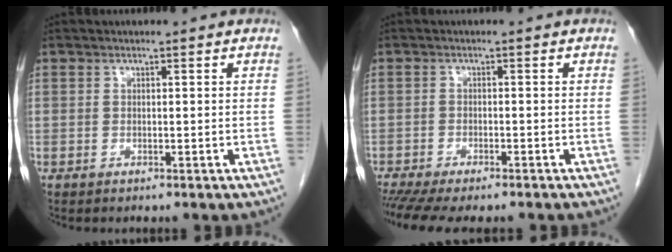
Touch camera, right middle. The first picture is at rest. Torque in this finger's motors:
{"motor_torque": [1.17, -0.97, 0.33, 0.10]}